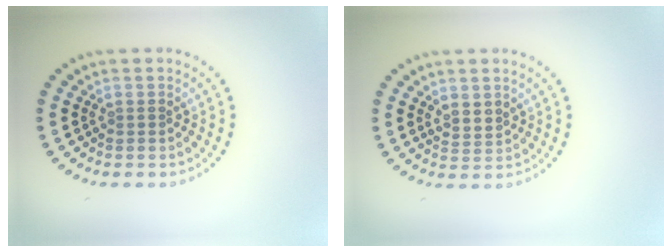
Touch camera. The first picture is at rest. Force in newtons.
{"total": 1.5, "press": 1.3, "slide": 0.9}